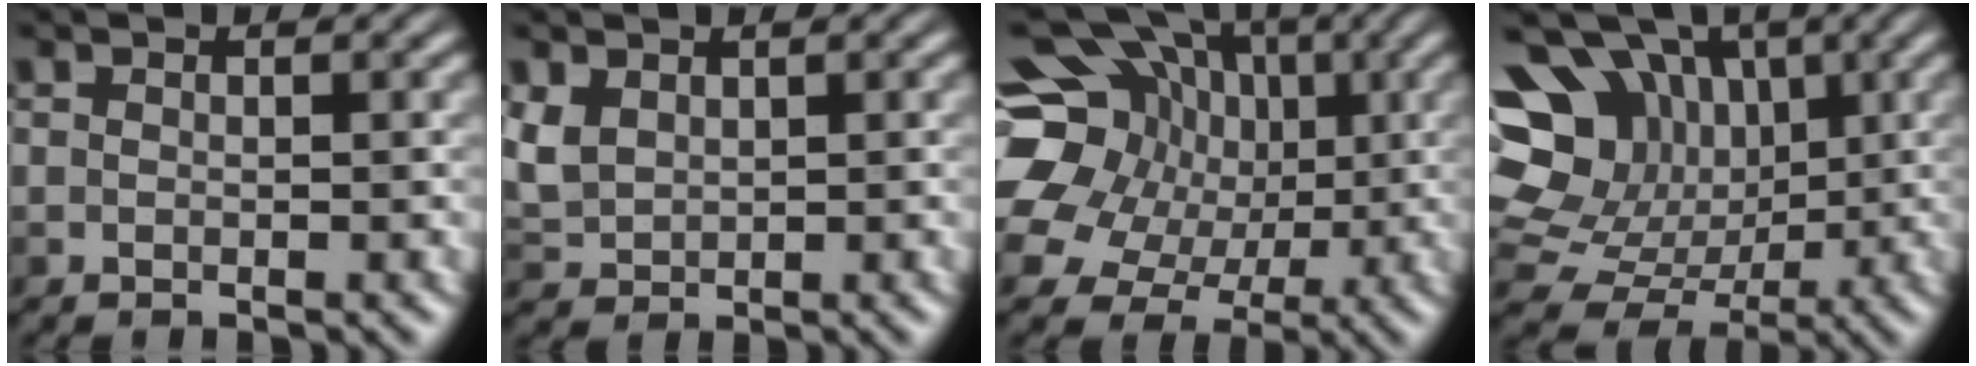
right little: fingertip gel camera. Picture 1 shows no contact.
{"total": 3.0, "force": [0.8, 2.3, 1.8], "torque": [-0.057, -0.005, 0.018]}
{"total": 17.0, "force": [4.1, 13.8, 8.9], "torque": [-0.187, 0.039, 0.050]}
{"total": 11.6, "force": [2.8, 8.8, 7.0], "torque": [-0.154, 0.026, 0.052]}